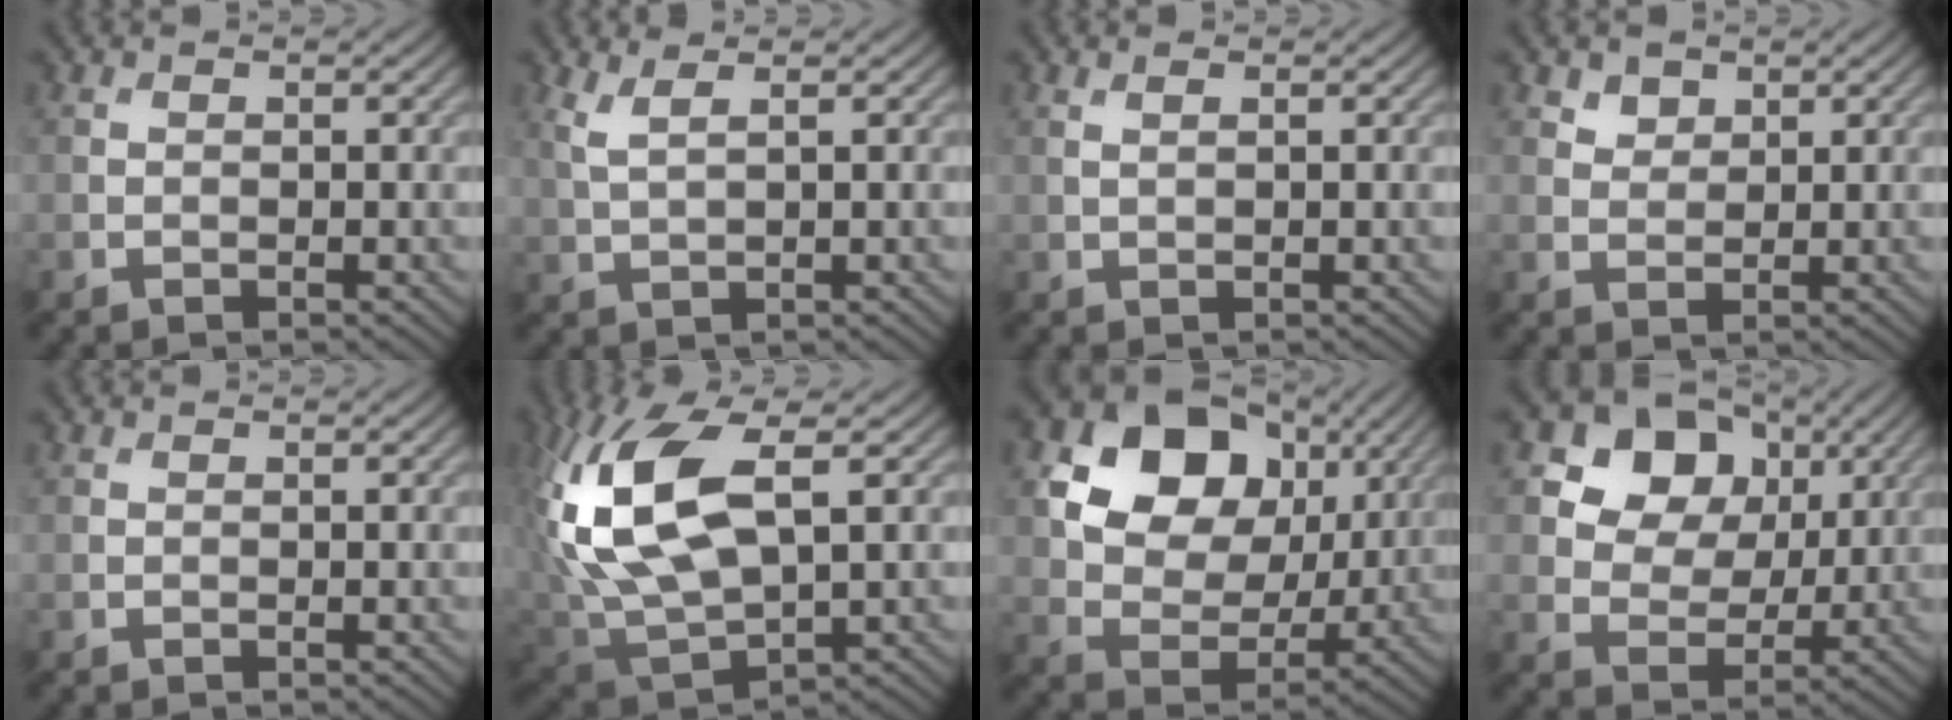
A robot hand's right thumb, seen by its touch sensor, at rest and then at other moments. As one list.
[{"total": 2.7, "force": [1.6, 0.6, 2.1], "torque": [-0.052, 0.006, 0.036]}, {"total": 0.8, "force": [0.5, 0.1, 0.6], "torque": [-0.014, 0.003, 0.010]}, {"total": 2.0, "force": [1.4, 1.2, 0.6], "torque": [-0.013, -0.003, 0.029]}, {"total": 0.0}, {"total": 14.5, "force": [2.7, 7.6, 12.0], "torque": [-0.289, 0.005, 0.059]}, {"total": 15.7, "force": [6.1, 11.5, 8.8], "torque": [-0.197, 0.026, 0.112]}, {"total": 12.0, "force": [5.4, 9.1, 5.8], "torque": [-0.140, 0.017, 0.098]}]